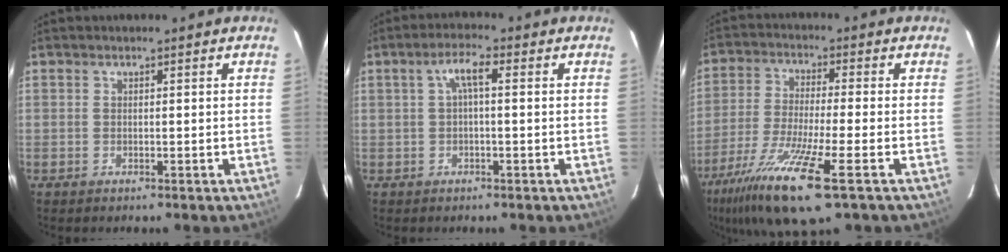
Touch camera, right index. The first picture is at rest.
{"total": 3.5, "force": [0.4, 0.7, 3.4], "torque": [-0.066, 0.011, 0.009]}
{"total": 16.0, "force": [-9.3, 1.4, 12.9], "torque": [-0.264, -0.048, -0.173]}